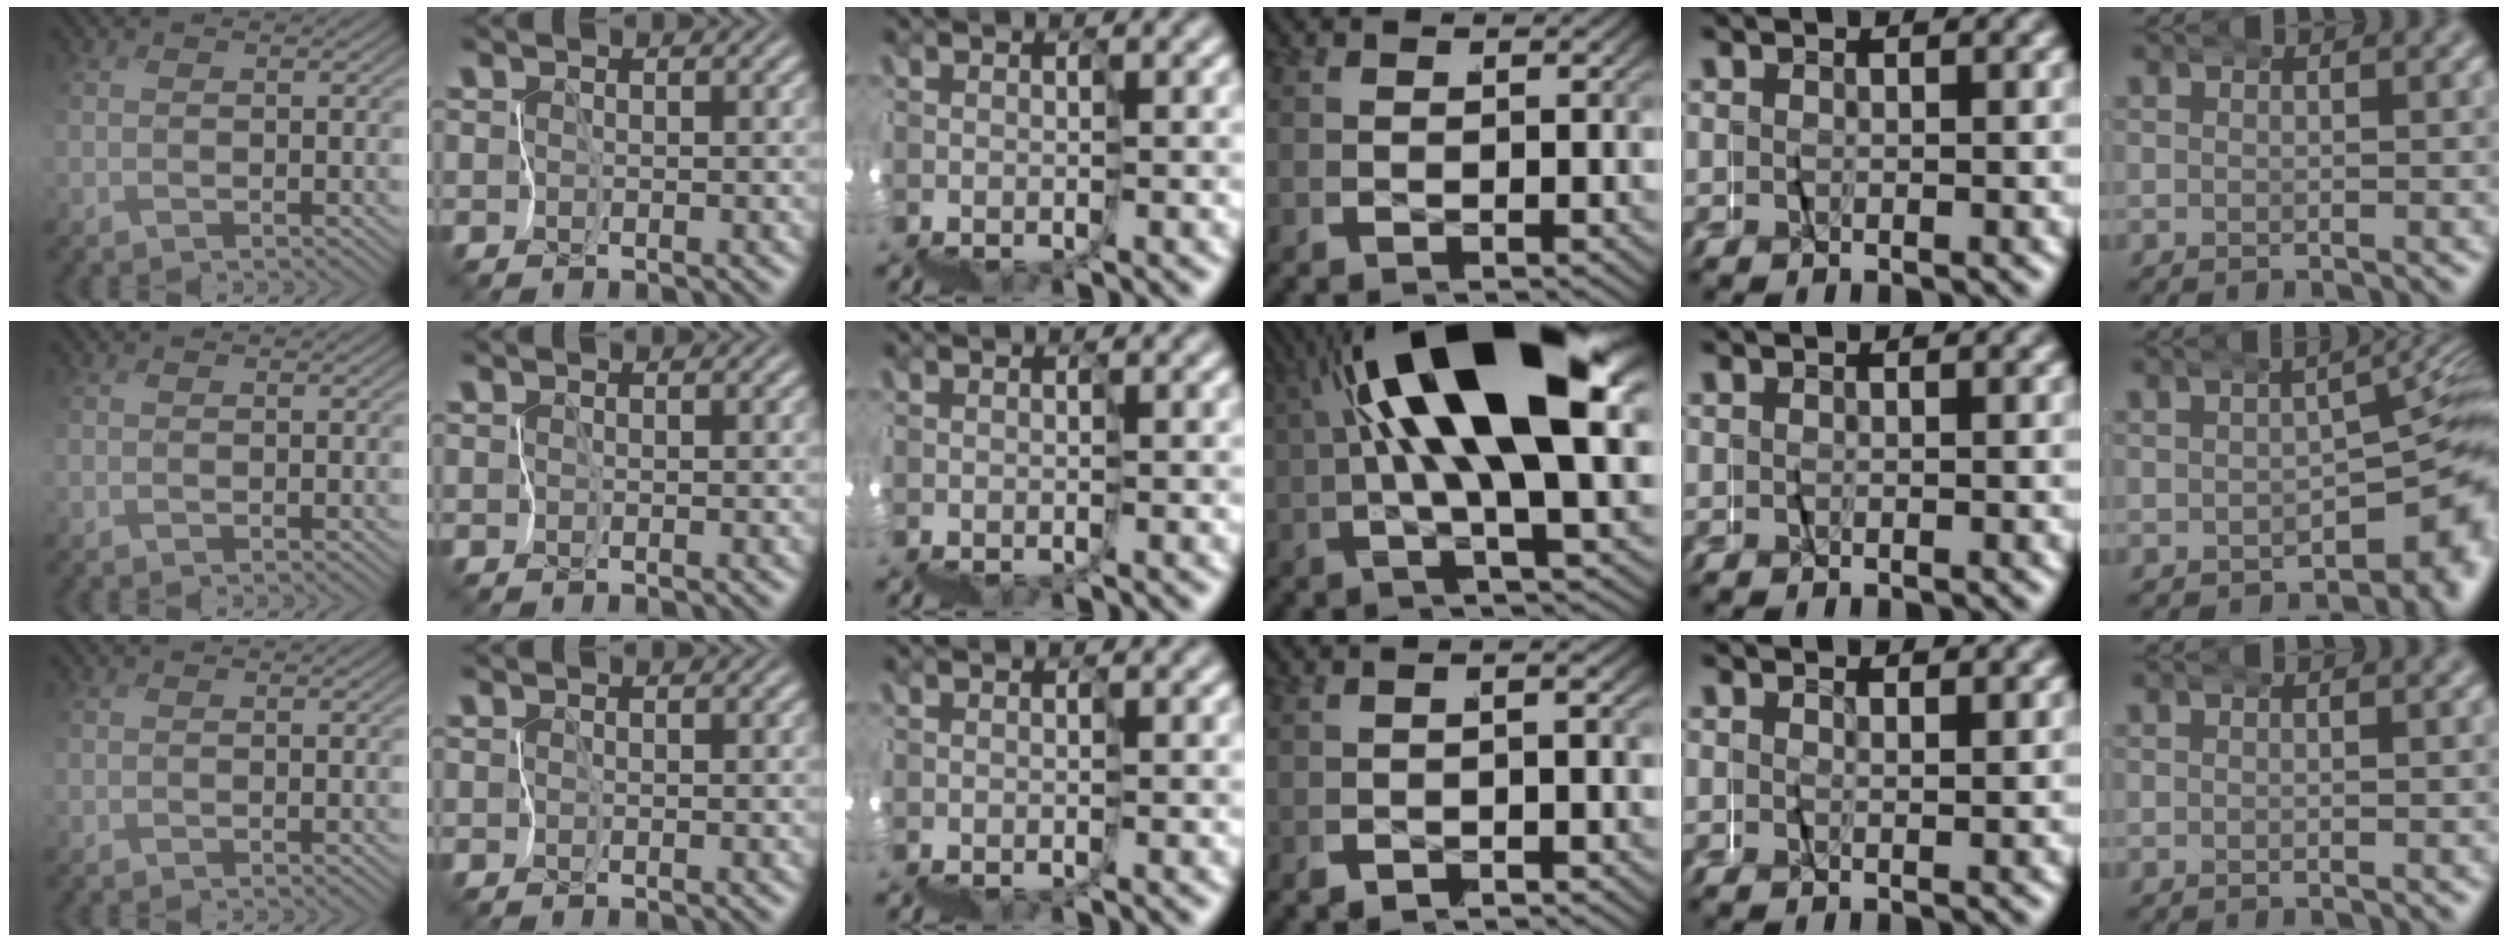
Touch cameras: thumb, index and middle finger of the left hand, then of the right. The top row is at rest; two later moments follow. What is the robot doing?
{"motion": "wrap", "object": "felt sheet"}